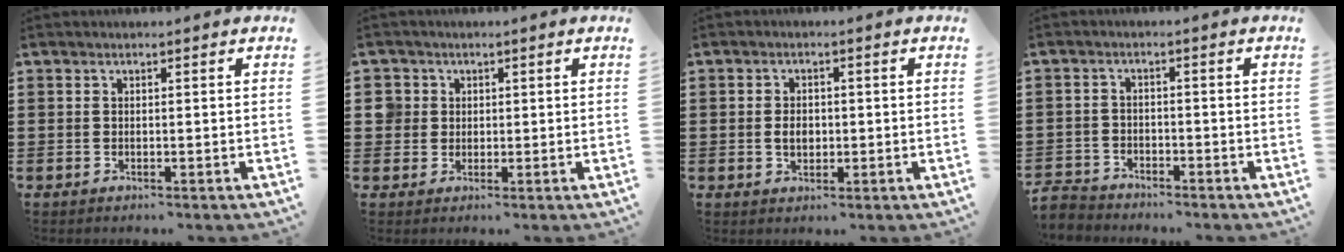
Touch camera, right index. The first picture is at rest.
{"total": 3.1, "force": [0.8, 3.0, 0.4], "torque": [-0.022, 0.013, 0.013]}
{"total": 2.8, "force": [-0.2, 1.8, 2.1], "torque": [-0.034, 0.002, -0.007]}
{"total": 2.9, "force": [-2.8, 0.7, -0.1], "torque": [-0.014, -0.002, -0.062]}